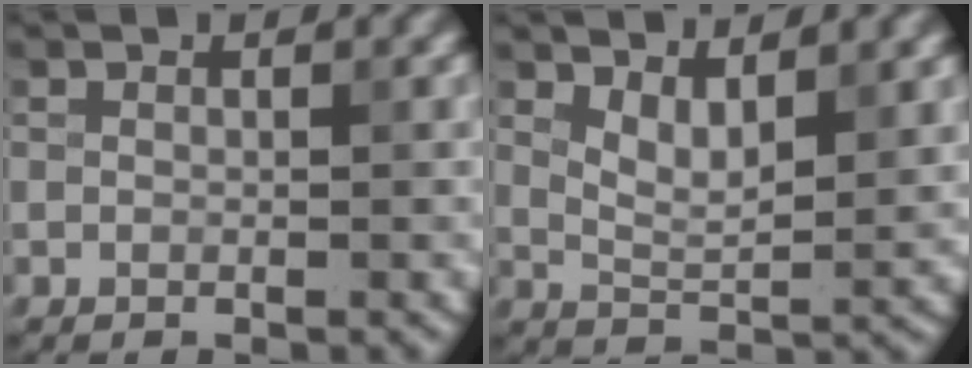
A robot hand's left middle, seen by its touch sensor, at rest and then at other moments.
{"total": 3.2, "force": [1.9, 1.1, 2.4], "torque": [-0.047, -0.009, 0.039]}